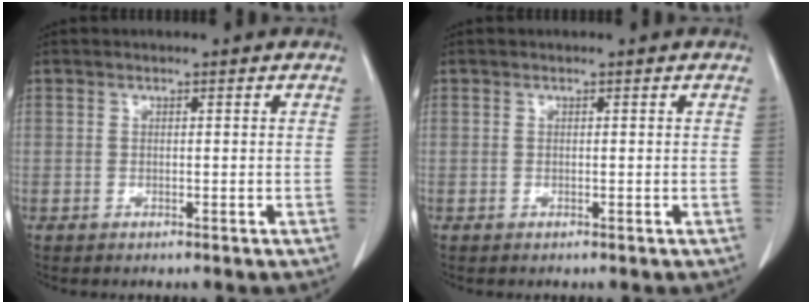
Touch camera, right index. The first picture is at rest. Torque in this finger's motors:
{"motor_torque": [0.00, 0.00, 0.00, 0.00]}